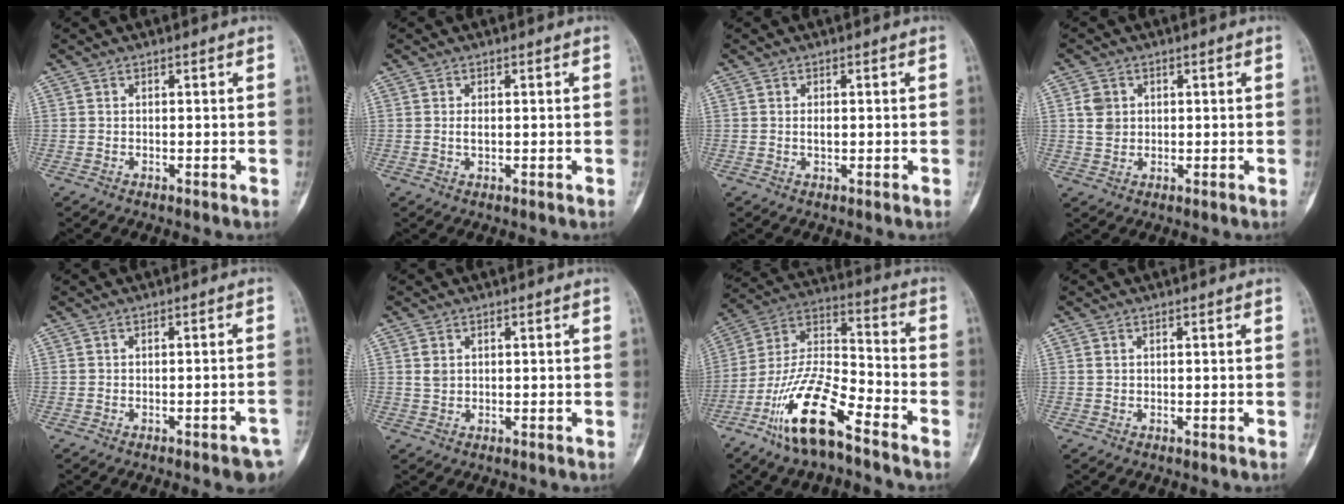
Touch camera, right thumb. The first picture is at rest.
{"total": 1.3, "force": [0.1, 0.7, 1.1], "torque": [-0.016, -0.001, 0.002]}
{"total": 1.4, "force": [0.1, 0.8, 1.1], "torque": [-0.015, 0.000, 0.001]}
{"total": 3.7, "force": [0.7, 3.2, 1.7], "torque": [-0.012, 0.001, 0.015]}
{"total": 4.9, "force": [-3.0, 1.3, 3.6], "torque": [-0.037, 0.016, -0.032]}
{"total": 1.6, "force": [0.4, 1.2, 0.9], "torque": [-0.009, -0.002, 0.012]}
{"total": 16.8, "force": [-10.3, 5.1, 12.3], "torque": [-0.237, 0.069, -0.199]}
{"total": 0.0}